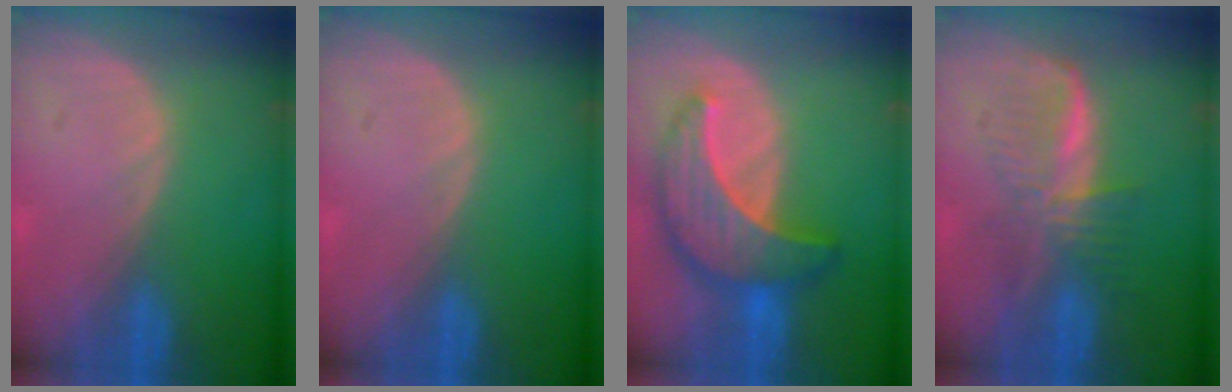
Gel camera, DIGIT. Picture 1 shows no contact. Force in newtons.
{"total": 0.0}
{"total": 10.0, "press": 10.0, "slide": 0.7}
{"total": 6.1, "press": 6.1, "slide": 0.2}